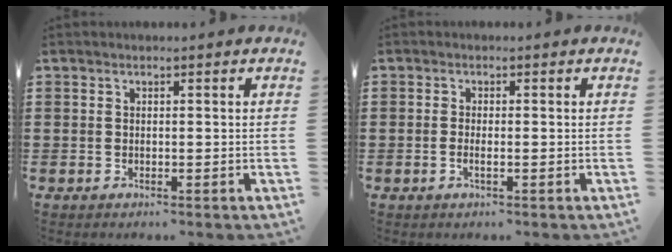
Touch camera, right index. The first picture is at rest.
{"total": 1.3, "force": [-0.5, 0.1, 1.1], "torque": [-0.021, -0.004, -0.009]}